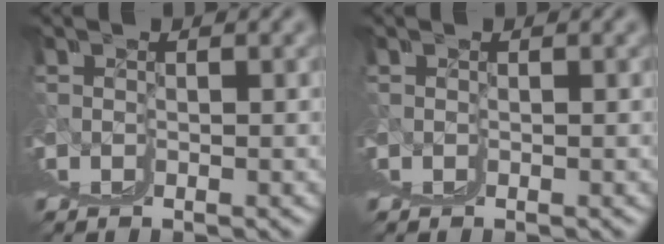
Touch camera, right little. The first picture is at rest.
{"total": 0.0}